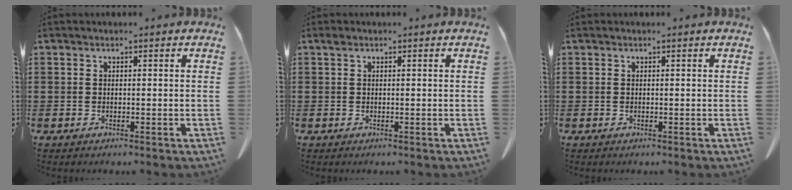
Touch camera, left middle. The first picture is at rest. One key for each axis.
{"total": 0.5, "fx": 0.3, "fy": 0.3, "fz": 0.3, "tx": -0.007, "ty": 0.001, "tz": 0.007}
{"total": 0.0}